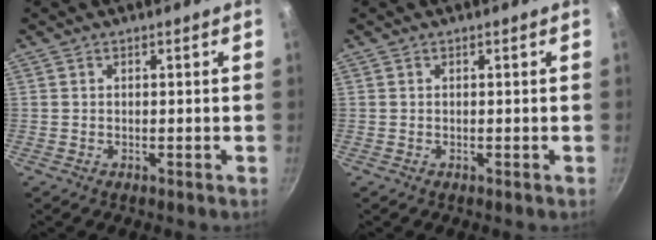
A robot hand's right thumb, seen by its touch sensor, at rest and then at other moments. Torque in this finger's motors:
{"motor_torque": [0.00, 0.00, -0.03, -0.03, 0.00]}